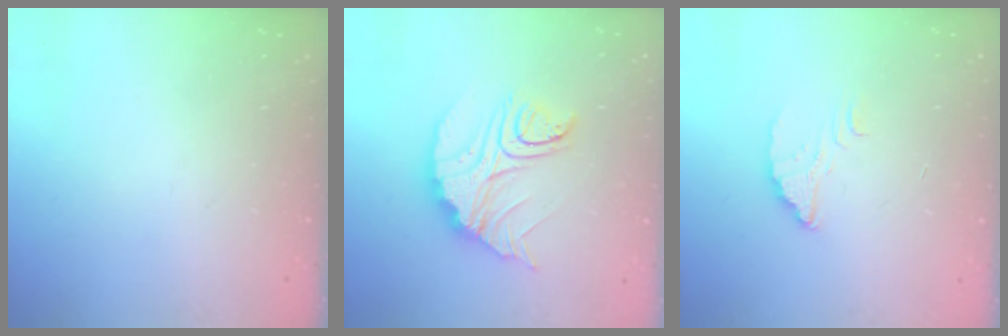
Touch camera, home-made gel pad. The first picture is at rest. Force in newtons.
{"total": 13.6, "press": 13.6, "slide": 1.0}
{"total": 2.2, "press": 2.2, "slide": 0.1}